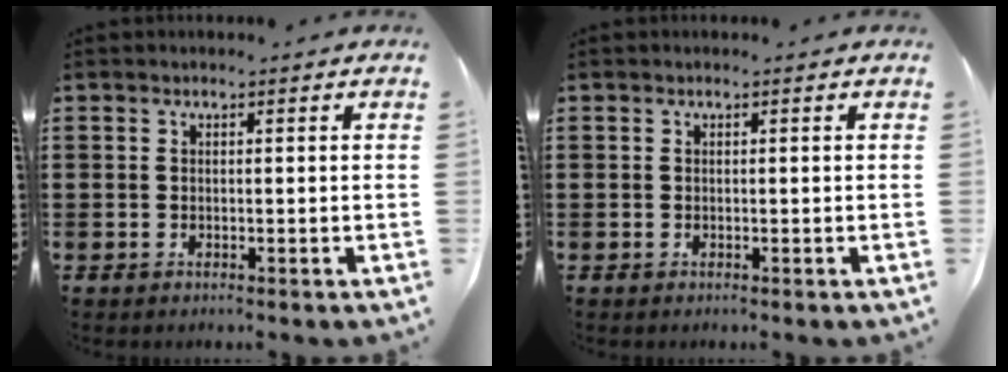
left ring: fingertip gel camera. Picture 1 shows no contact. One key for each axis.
{"total": 0.0}